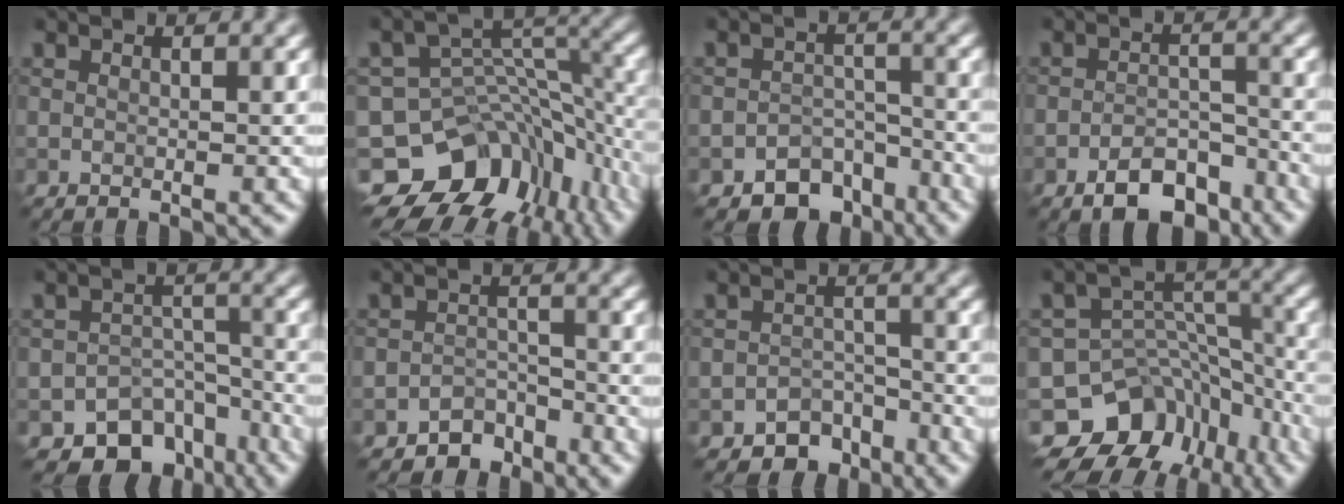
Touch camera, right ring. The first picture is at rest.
{"total": 11.7, "force": [-6.7, 7.9, 5.5], "torque": [-0.104, -0.001, -0.099]}
{"total": 5.1, "force": [-3.7, 3.1, 1.6], "torque": [-0.007, -0.001, -0.053]}
{"total": 5.0, "force": [-3.4, 2.4, 2.8], "torque": [-0.036, 0.002, -0.058]}
{"total": 8.6, "force": [-6.3, 5.4, 2.2], "torque": [0.002, -0.008, -0.079]}
{"total": 2.9, "force": [-2.4, 1.5, 0.3], "torque": [0.011, 0.006, -0.043]}
{"total": 3.8, "force": [-2.9, 2.3, 0.9], "torque": [0.005, 0.005, -0.043]}
{"total": 11.6, "force": [-7.6, 8.1, 3.3], "torque": [-0.047, 0.020, -0.110]}